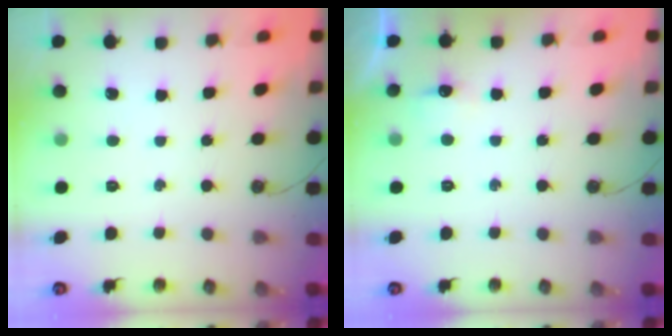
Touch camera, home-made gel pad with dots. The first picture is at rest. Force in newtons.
{"total": 5.7, "press": 5.5, "slide": 1.1}